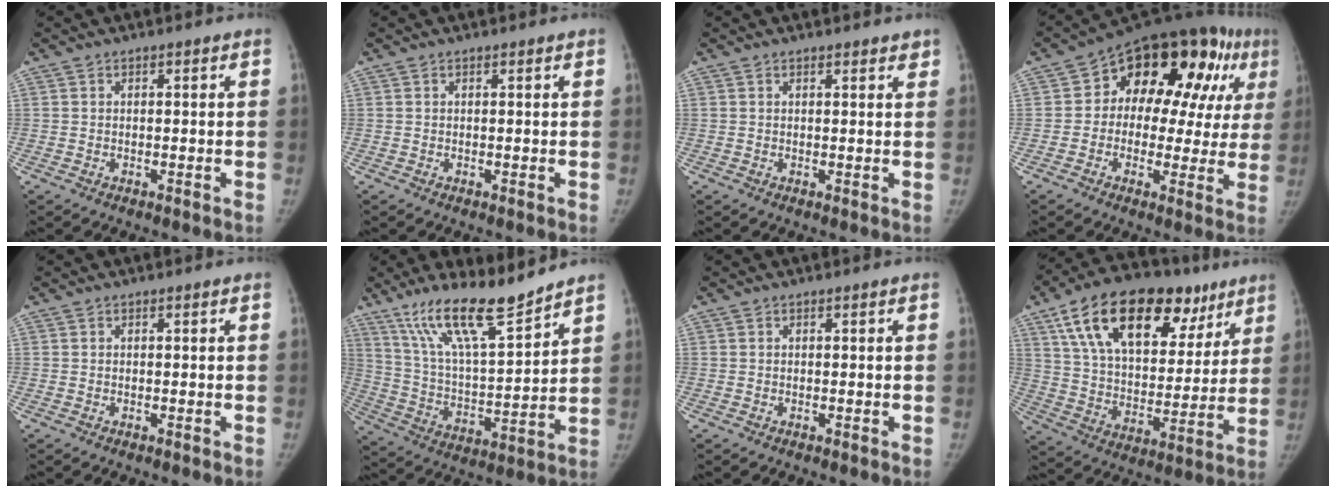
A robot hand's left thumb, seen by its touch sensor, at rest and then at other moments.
{"total": 0.0}
{"total": 2.2, "force": [1.9, 0.7, 0.9], "torque": [0.004, -0.003, 0.021]}
{"total": 23.4, "force": [6.9, 13.5, 17.8], "torque": [-0.195, 0.043, 0.093]}
{"total": 0.0}
{"total": 16.8, "force": [13.0, 2.9, 10.1], "torque": [-0.162, -0.075, 0.243]}
{"total": 0.0}
{"total": 28.2, "force": [14.9, 15.4, 18.3], "torque": [-0.262, 0.003, 0.248]}